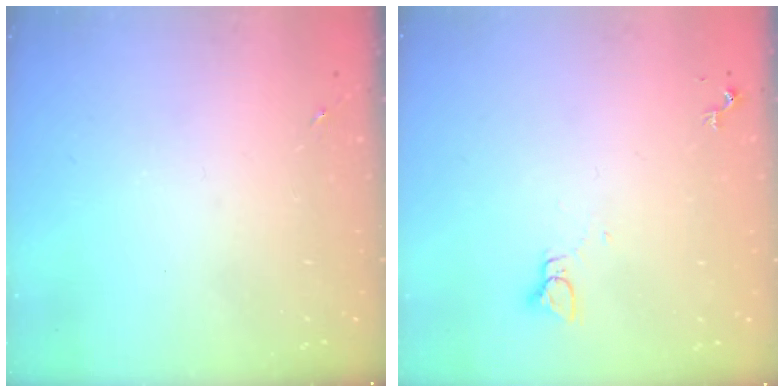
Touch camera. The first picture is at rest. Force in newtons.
{"total": 2.2, "press": 2.2, "slide": 0.1}